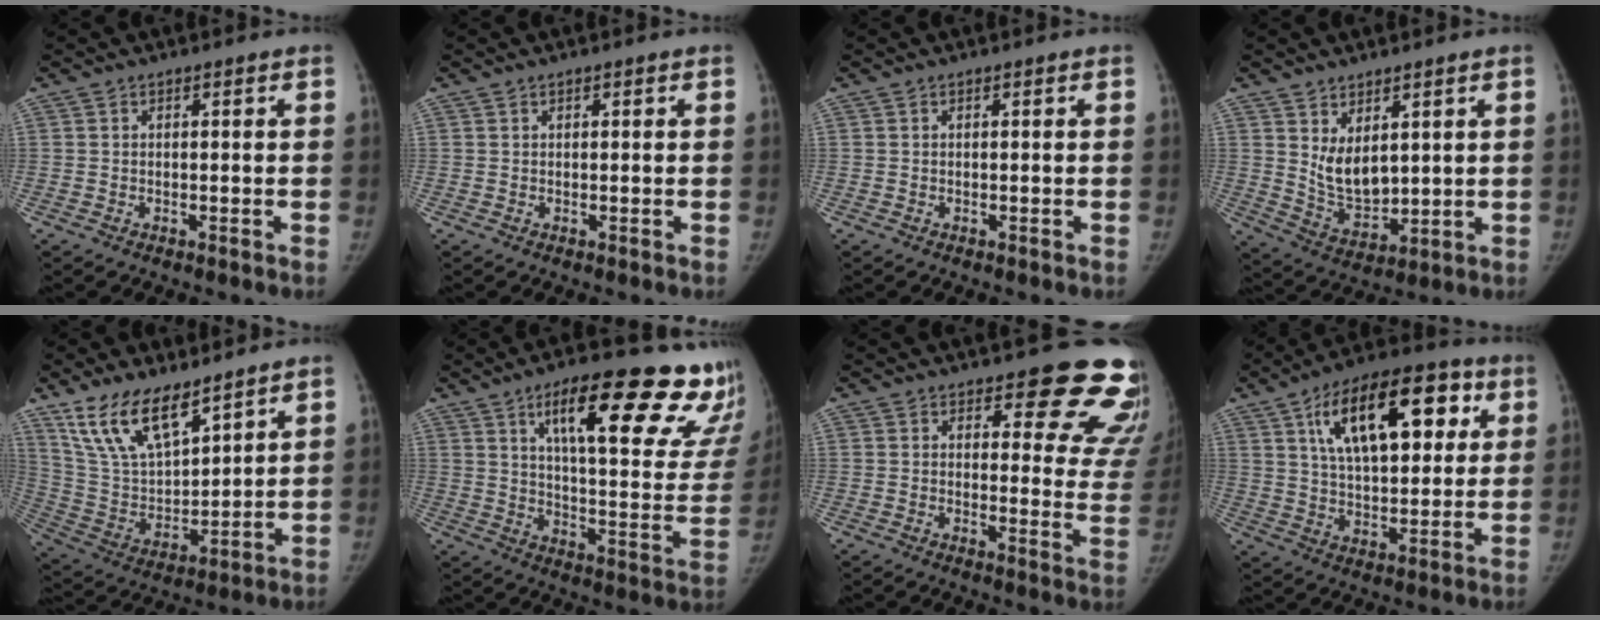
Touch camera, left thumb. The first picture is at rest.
{"total": 0.0}
{"total": 0.0}
{"total": 8.0, "force": [2.9, 4.7, 5.8], "torque": [-0.079, -0.036, 0.074]}
{"total": 15.4, "force": [10.9, 6.4, 8.8], "torque": [-0.134, -0.053, 0.225]}
{"total": 29.1, "force": [17.1, 7.9, 22.2], "torque": [-0.240, -0.061, 0.239]}
{"total": 16.9, "force": [12.9, 6.4, 8.9], "torque": [-0.052, -0.090, 0.132]}
{"total": 21.4, "force": [8.2, 10.4, 16.8], "torque": [-0.228, -0.003, 0.131]}